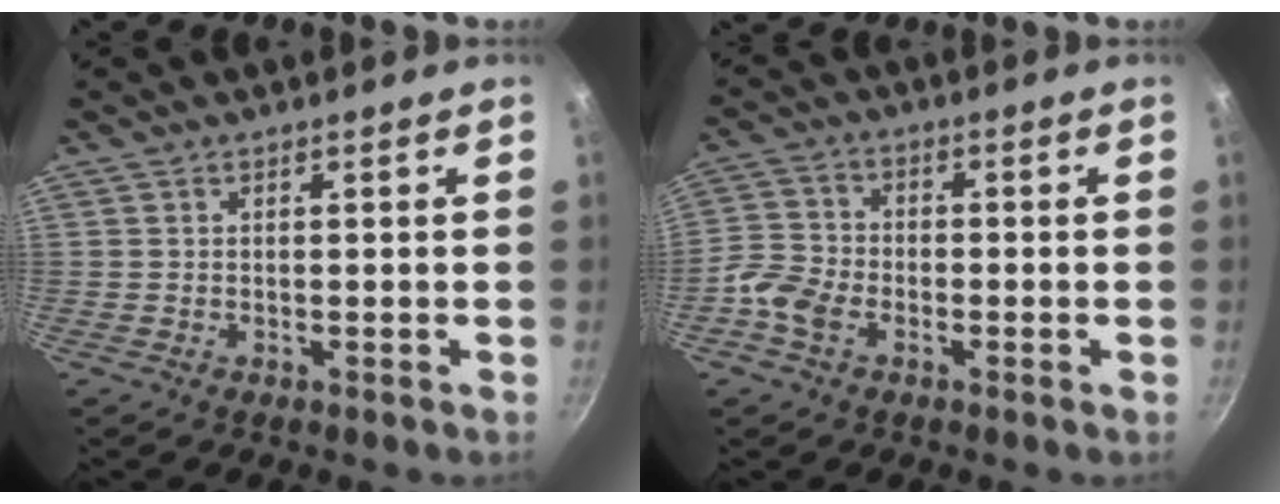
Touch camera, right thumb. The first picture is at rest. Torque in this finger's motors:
{"motor_torque": [0.79, 0.71, 0.71, -0.28, 0.05]}